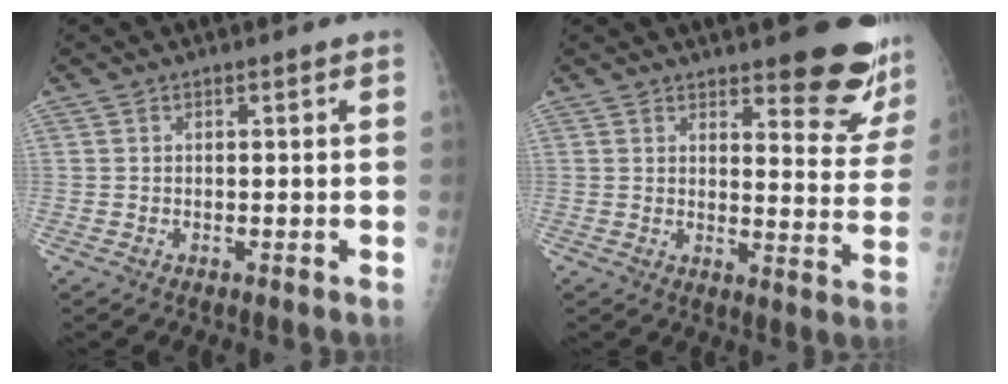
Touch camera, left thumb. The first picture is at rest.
{"total": 13.9, "force": [10.5, 4.0, 8.2], "torque": [-0.059, -0.082, 0.126]}